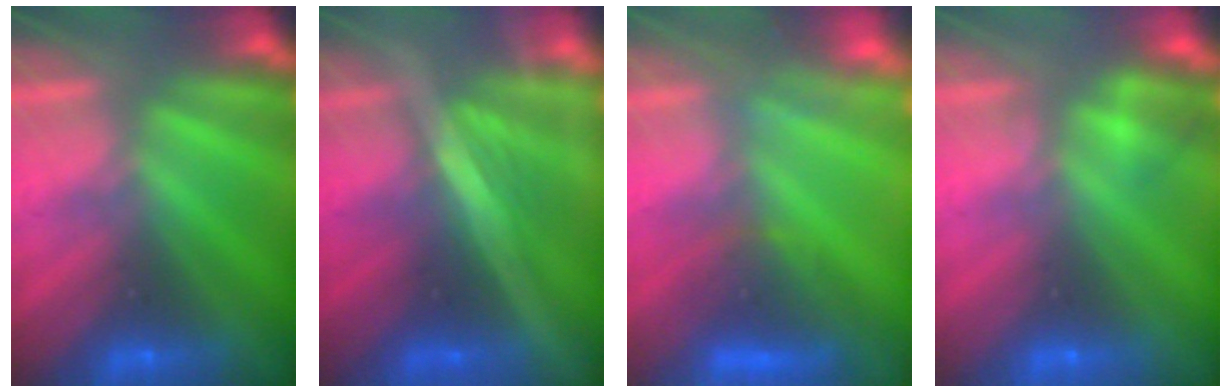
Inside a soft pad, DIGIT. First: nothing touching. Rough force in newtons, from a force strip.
{"total": 1.2}
{"total": 5.3}
{"total": 2.3}